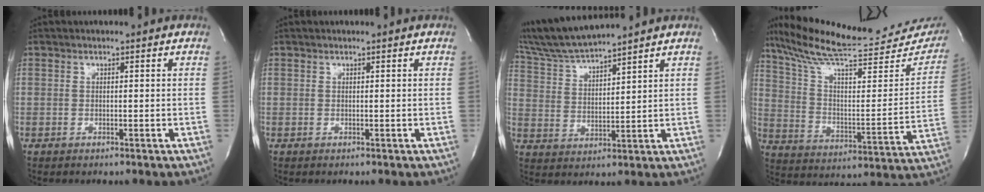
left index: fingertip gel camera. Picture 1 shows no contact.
{"total": 0.6, "force": [0.5, 0.0, 0.3], "torque": [-0.007, 0.004, 0.010]}
{"total": 10.0, "force": [9.3, -0.6, 3.7], "torque": [-0.079, 0.017, 0.182]}
{"total": 27.6, "force": [24.6, 4.9, 11.6], "torque": [-0.192, -0.041, 0.343]}